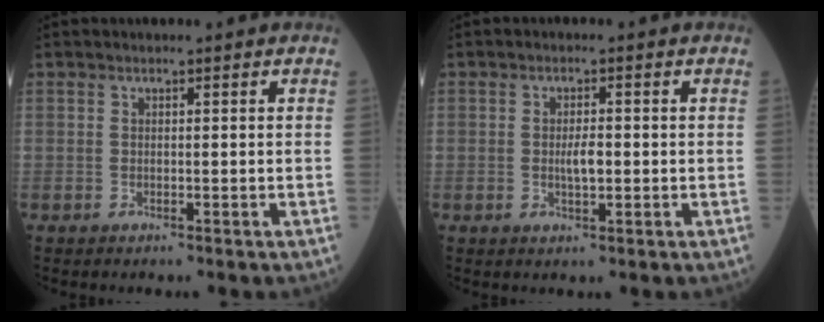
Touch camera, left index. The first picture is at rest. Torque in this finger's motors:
{"motor_torque": [0.09, 0.01, 0.05, 0.02]}